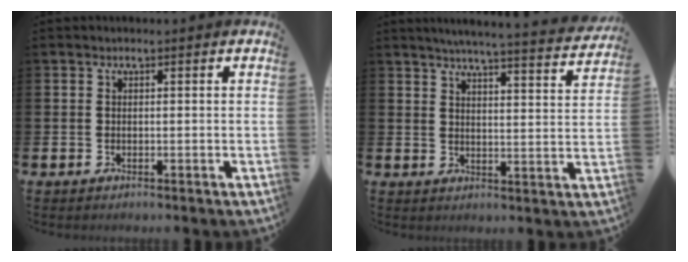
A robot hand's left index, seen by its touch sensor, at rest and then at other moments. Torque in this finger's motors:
{"motor_torque": [0.93, -1.20, 0.17, 0.11]}